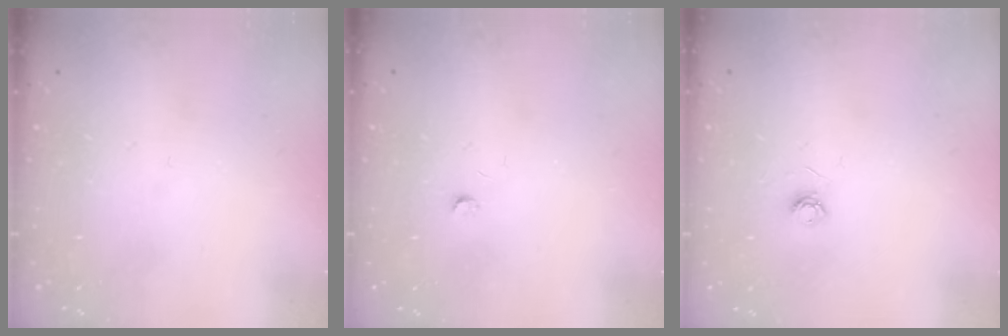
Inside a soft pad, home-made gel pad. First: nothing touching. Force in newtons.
{"total": 2.5, "press": 2.5, "slide": 0.4}
{"total": 4.7, "press": 4.6, "slide": 0.6}